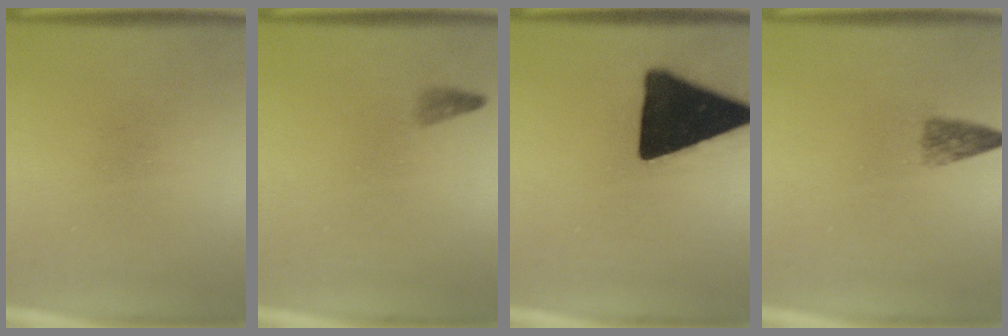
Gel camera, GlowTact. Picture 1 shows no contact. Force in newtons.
{"total": 0.9}
{"total": 19.8}
{"total": 2.4}